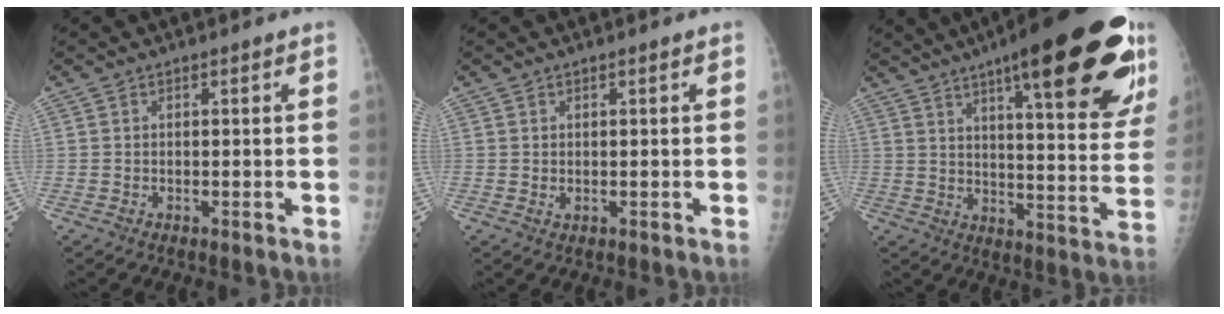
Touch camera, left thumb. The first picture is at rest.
{"total": 0.7, "force": [0.1, 0.4, 0.6], "torque": [-0.008, -0.002, 0.005]}
{"total": 29.0, "force": [16.8, 7.1, 22.6], "torque": [-0.260, -0.043, 0.227]}